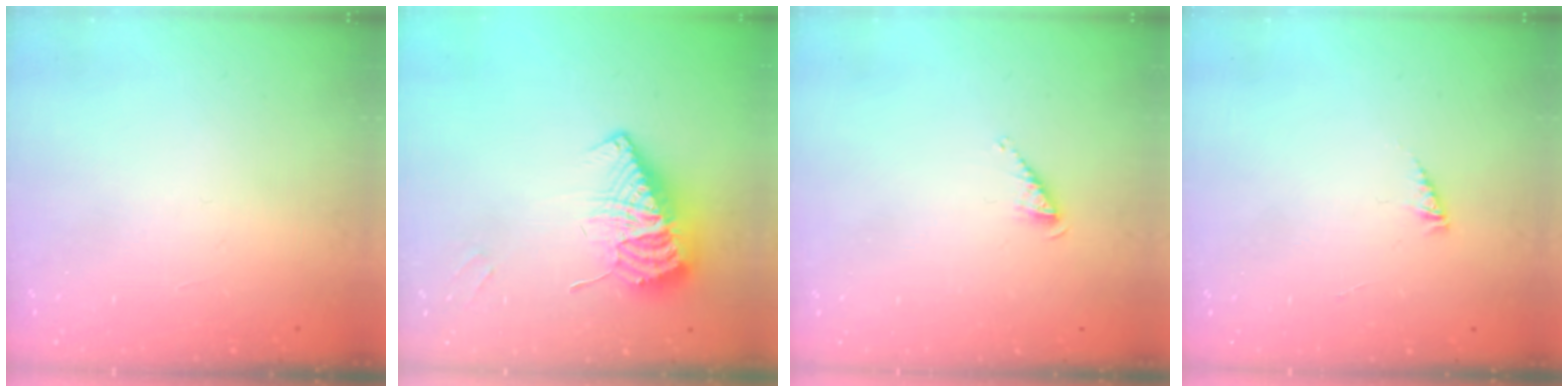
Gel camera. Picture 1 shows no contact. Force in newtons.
{"total": 11.2, "press": 11.1, "slide": 1.4}
{"total": 2.6, "press": 2.6, "slide": 0.4}
{"total": 2.5, "press": 2.5, "slide": 0.2}